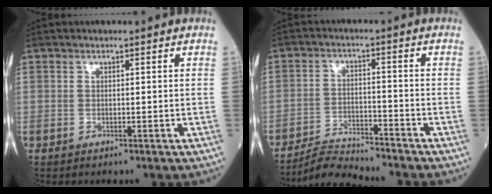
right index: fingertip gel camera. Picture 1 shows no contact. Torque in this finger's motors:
{"motor_torque": [0.09, -0.29, 0.08, 0.00]}